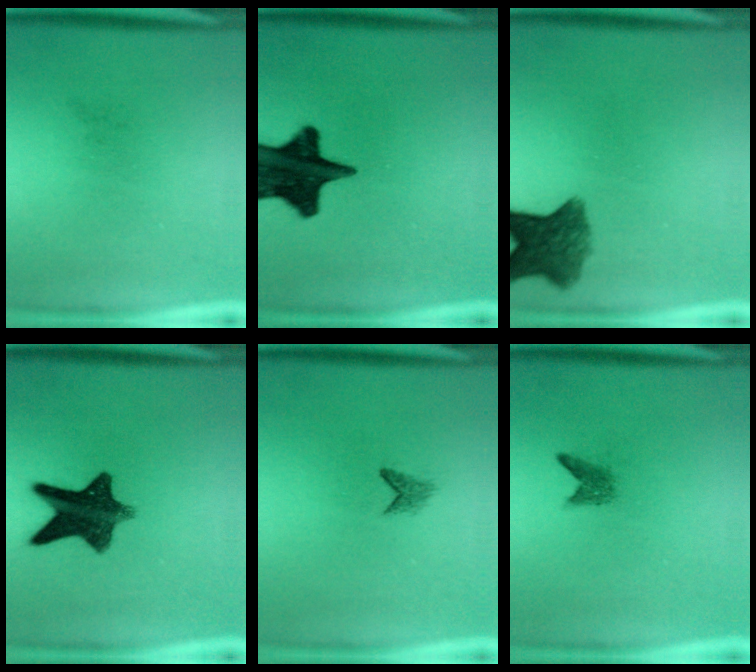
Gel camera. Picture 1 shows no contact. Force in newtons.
{"total": 17.1}
{"total": 7.1}
{"total": 10.9}
{"total": 1.2}
{"total": 1.7}